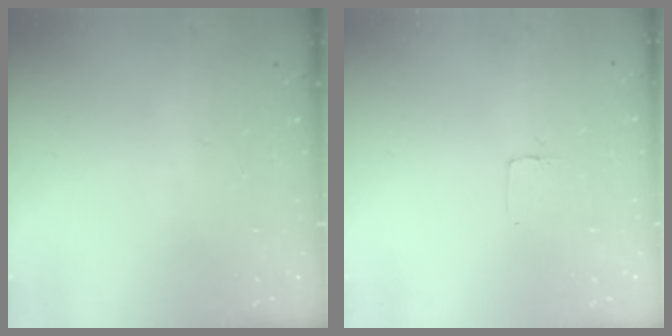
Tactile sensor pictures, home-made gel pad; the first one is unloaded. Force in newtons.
{"total": 2.6, "press": 2.6, "slide": 0.2}